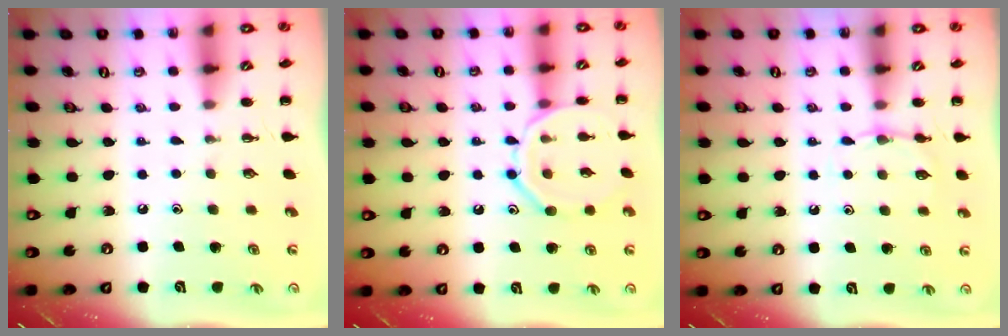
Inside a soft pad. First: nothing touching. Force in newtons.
{"total": 10.9, "press": 10.9, "slide": 0.1}
{"total": 4.9, "press": 4.7, "slide": 1.5}